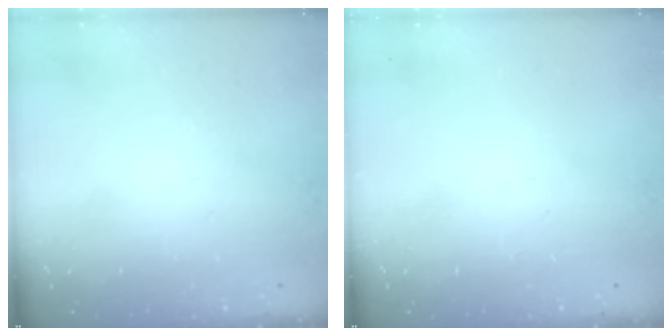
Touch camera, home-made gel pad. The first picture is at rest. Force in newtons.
{"total": 0.0}